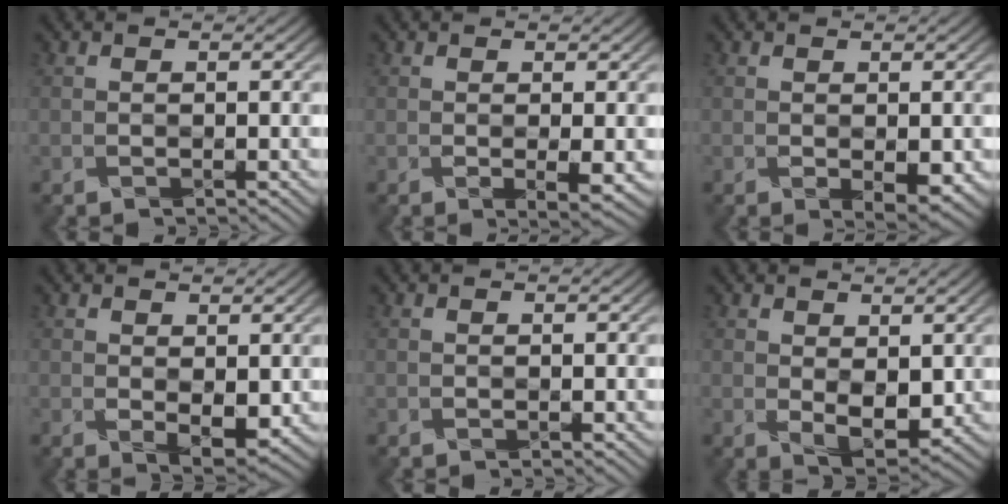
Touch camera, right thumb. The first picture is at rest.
{"total": 2.1, "force": [-0.1, 0.4, 2.1], "torque": [-0.041, -0.005, 0.006]}
{"total": 1.9, "force": [-0.2, 0.5, 1.8], "torque": [-0.035, -0.008, 0.007]}
{"total": 2.0, "force": [0.5, 0.9, 1.7], "torque": [-0.039, -0.014, 0.021]}
{"total": 0.0}
{"total": 3.1, "force": [0.8, 1.7, 2.4], "torque": [-0.053, -0.016, 0.027]}